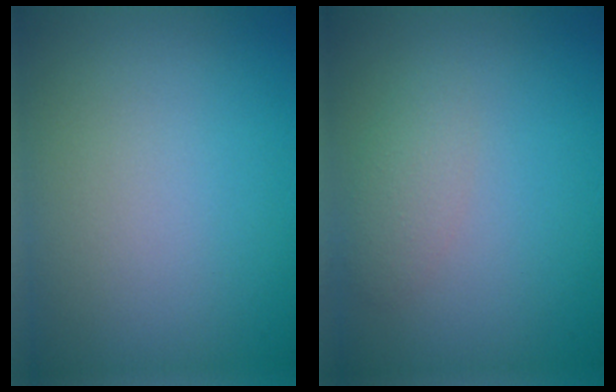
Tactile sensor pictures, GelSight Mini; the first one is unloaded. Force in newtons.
{"total": 1.7, "press": 1.7, "slide": 0.1}